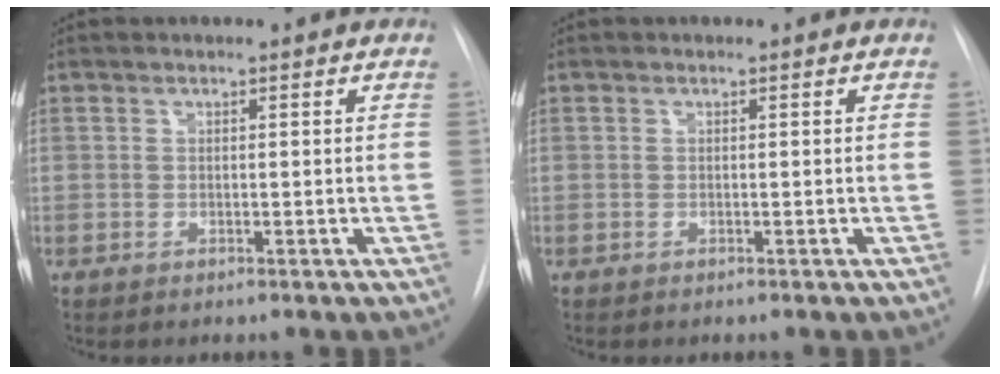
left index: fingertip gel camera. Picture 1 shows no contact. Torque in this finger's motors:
{"motor_torque": [0.00, 0.00, 0.00, 0.00]}